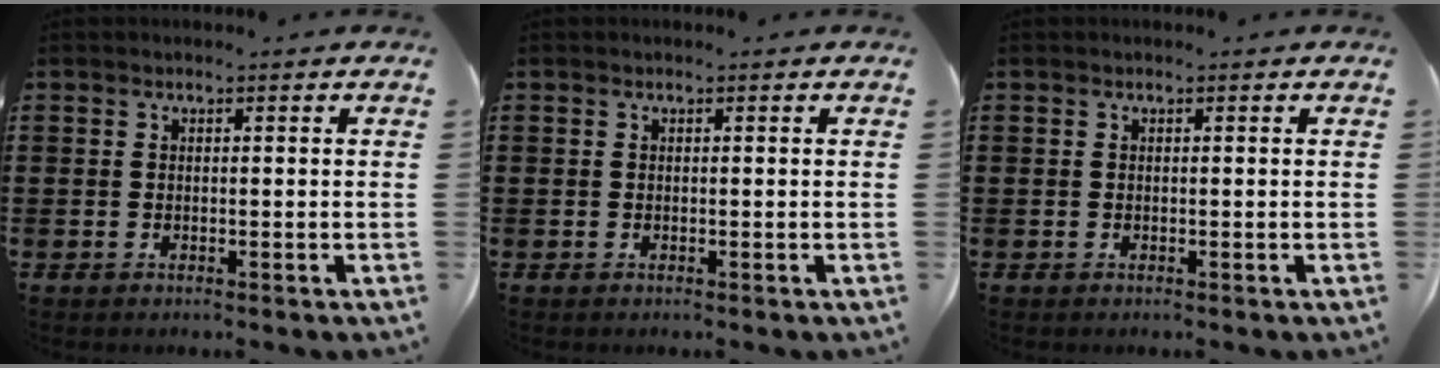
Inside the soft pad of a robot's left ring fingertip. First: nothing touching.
{"total": 0.0}
{"total": 0.0}